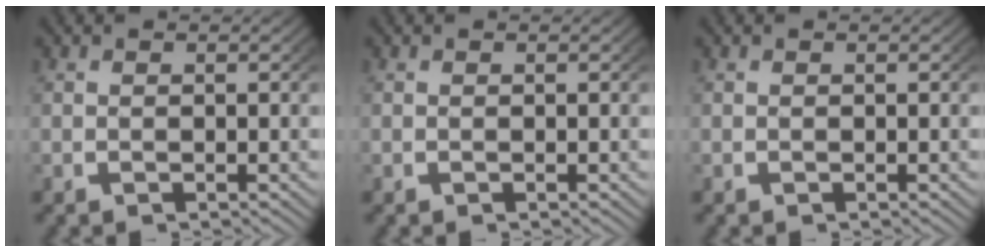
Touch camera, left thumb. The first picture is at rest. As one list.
[{"total": 0.0}, {"total": 0.0}]